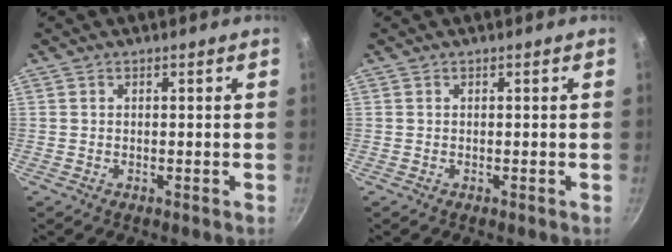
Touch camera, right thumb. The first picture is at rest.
{"total": 0.0}